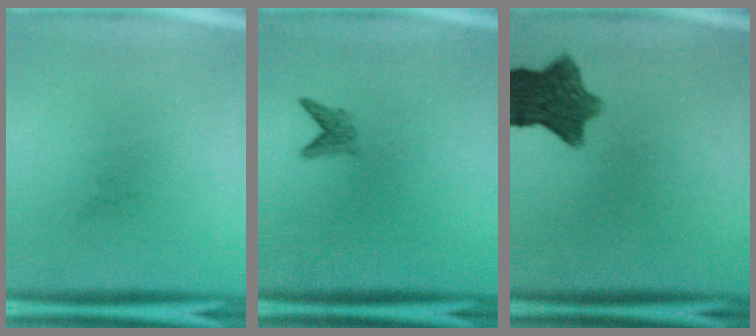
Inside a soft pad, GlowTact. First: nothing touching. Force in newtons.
{"total": 1.7}
{"total": 9.0}